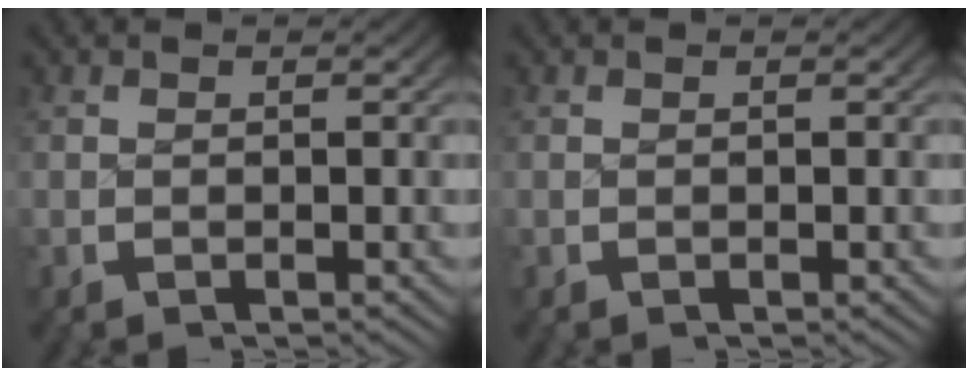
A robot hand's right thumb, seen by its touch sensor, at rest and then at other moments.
{"total": 0.0}